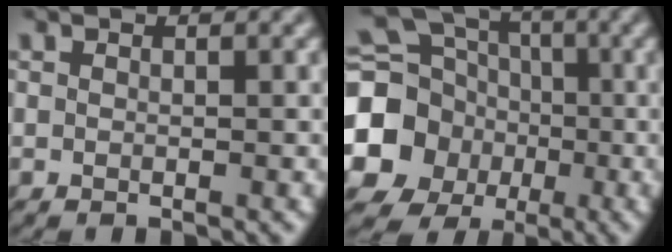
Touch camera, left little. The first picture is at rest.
{"total": 14.8, "force": [-2.4, 13.7, 5.0], "torque": [-0.144, -0.012, -0.071]}